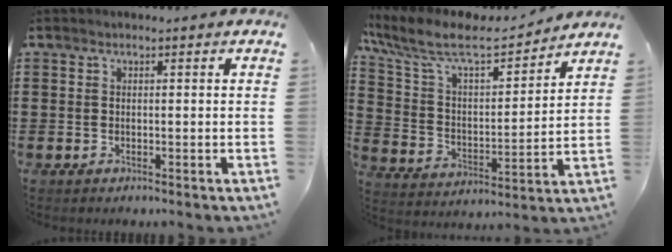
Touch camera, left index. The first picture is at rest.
{"total": 9.5, "force": [8.0, 2.3, 4.6], "torque": [-0.122, -0.044, 0.134]}